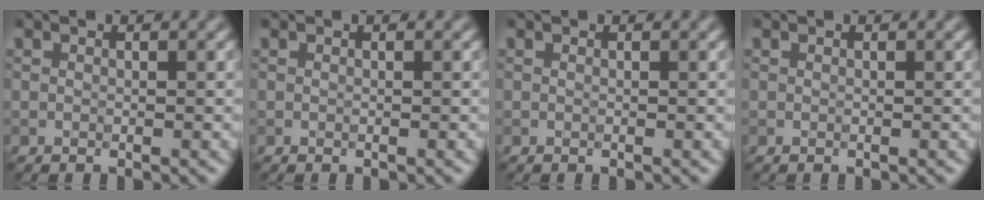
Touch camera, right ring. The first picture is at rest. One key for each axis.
{"total": 0.0}
{"total": 0.0}
{"total": 0.0}